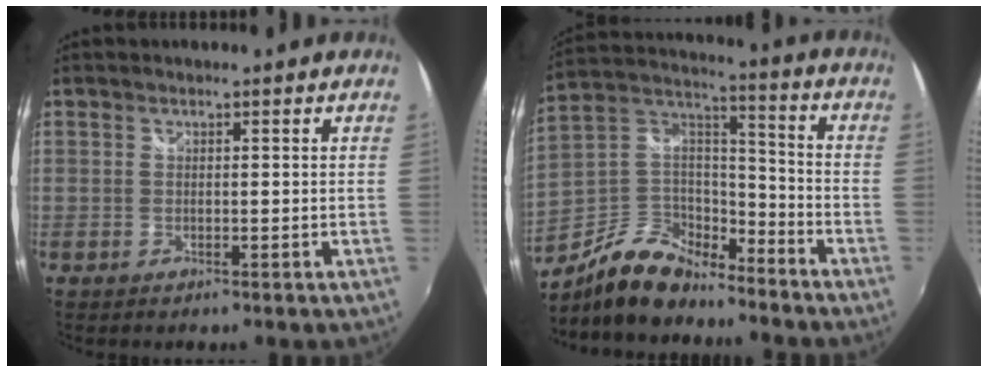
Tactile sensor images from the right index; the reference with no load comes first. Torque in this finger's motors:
{"motor_torque": [0.85, -0.91, 0.20, 0.00]}